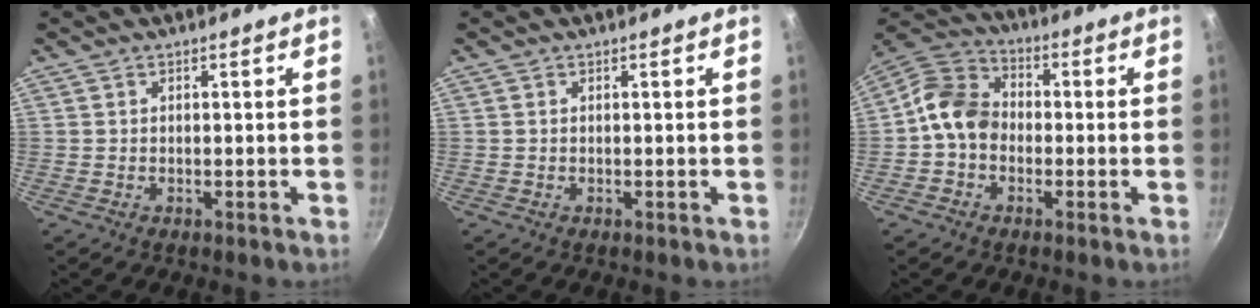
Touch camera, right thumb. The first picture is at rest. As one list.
[{"total": 0.0}, {"total": 11.1, "force": [-1.2, 8.8, 6.6], "torque": [-0.086, 0.030, -0.046]}]